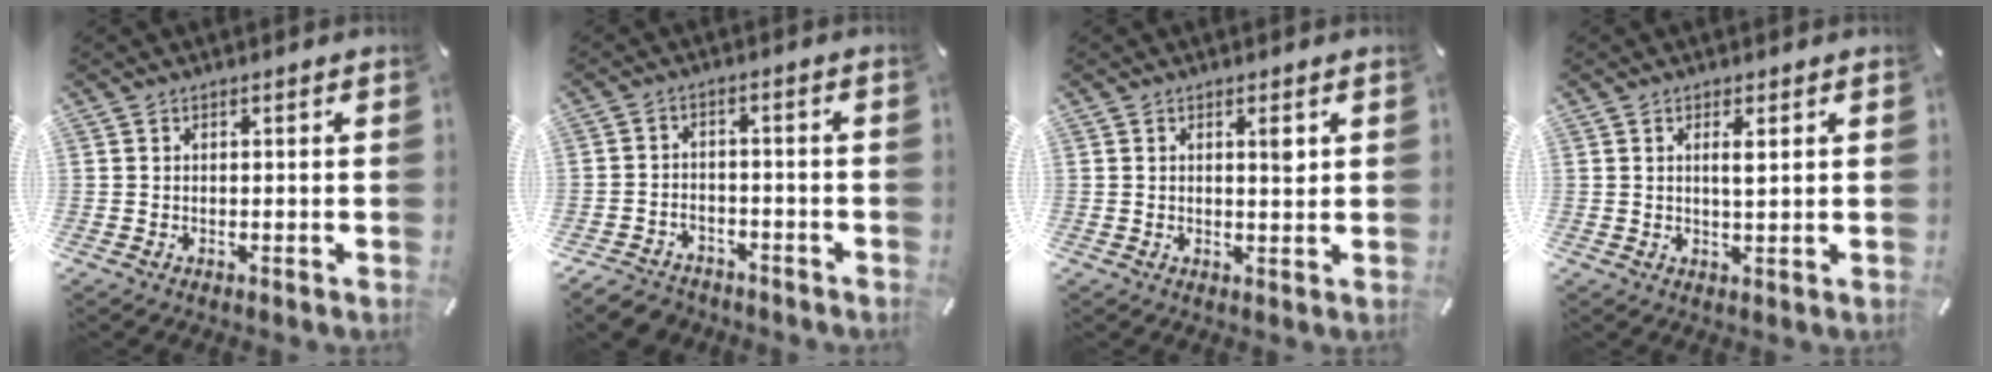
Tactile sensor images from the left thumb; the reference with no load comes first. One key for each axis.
{"total": 4.5, "fx": -3.6, "fy": 2.6, "fz": 1.0, "tx": -0.027, "ty": 0.016, "tz": -0.073}
{"total": 2.6, "fx": 1.0, "fy": 0.8, "fz": 2.3, "tx": -0.033, "ty": -0.004, "tz": 0.012}
{"total": 2.8, "fx": 0.8, "fy": 0.7, "fz": 2.6, "tx": -0.046, "ty": 0.000, "tz": 0.010}